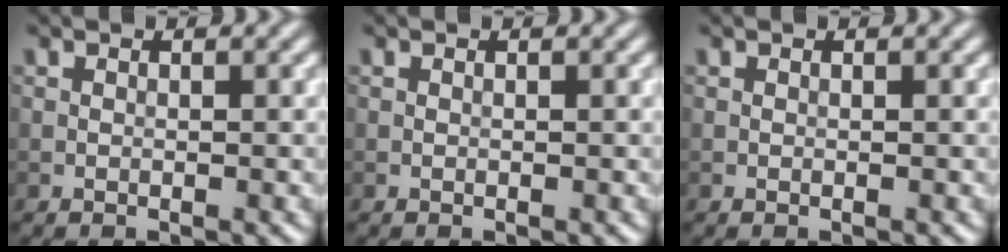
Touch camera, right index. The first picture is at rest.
{"total": 0.0}
{"total": 0.0}